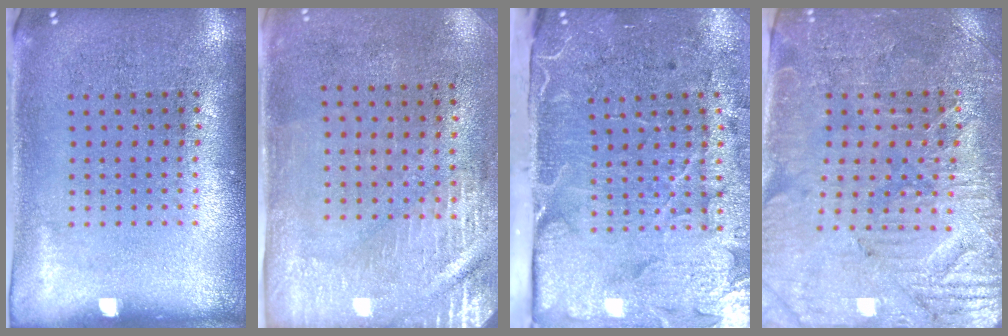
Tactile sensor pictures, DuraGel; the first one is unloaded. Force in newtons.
{"total": 2.9, "press": 2.5, "slide": 1.5}
{"total": 5.0, "press": 4.0, "slide": 3.1}
{"total": 3.6, "press": 3.4, "slide": 1.2}